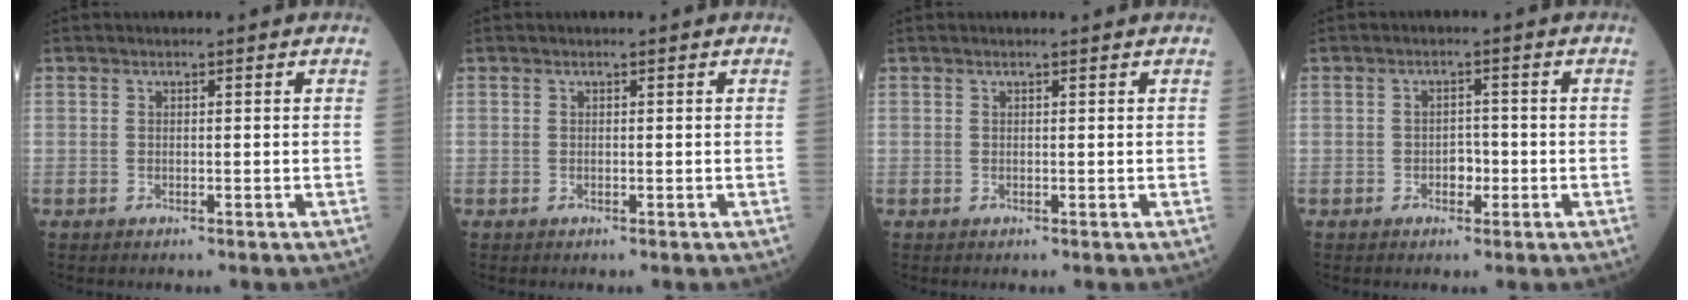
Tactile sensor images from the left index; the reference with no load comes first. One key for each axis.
{"total": 0.0}
{"total": 0.8, "fx": 0.7, "fy": -0.1, "fz": 0.4, "tx": -0.008, "ty": 0.004, "tz": 0.014}
{"total": 2.2, "fx": -0.8, "fy": 1.4, "fz": 1.5, "tx": -0.019, "ty": 0.006, "tz": -0.012}